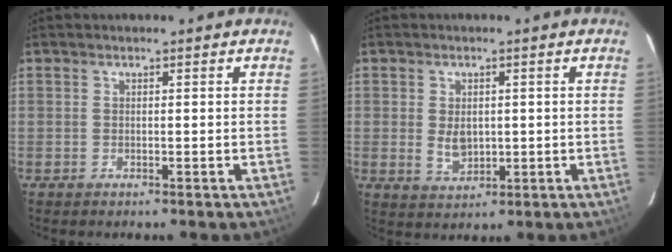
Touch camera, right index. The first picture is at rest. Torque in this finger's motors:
{"motor_torque": [0.14, 0.16, 0.05, 0.01]}